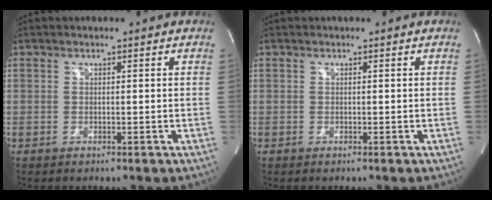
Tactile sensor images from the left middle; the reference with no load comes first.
{"total": 0.0}